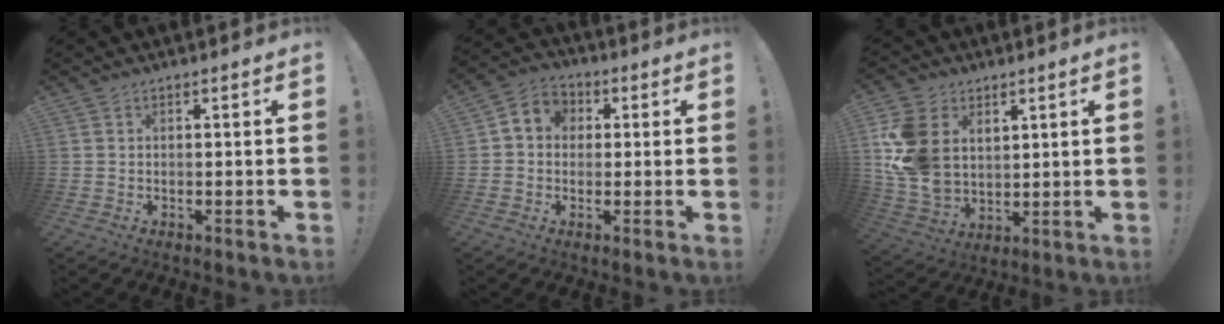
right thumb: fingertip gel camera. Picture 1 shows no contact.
{"total": 6.0, "force": [0.0, 5.5, 2.2], "torque": [-0.032, 0.011, 0.004]}
{"total": 16.7, "force": [4.8, 12.9, 9.4], "torque": [-0.207, -0.027, 0.093]}